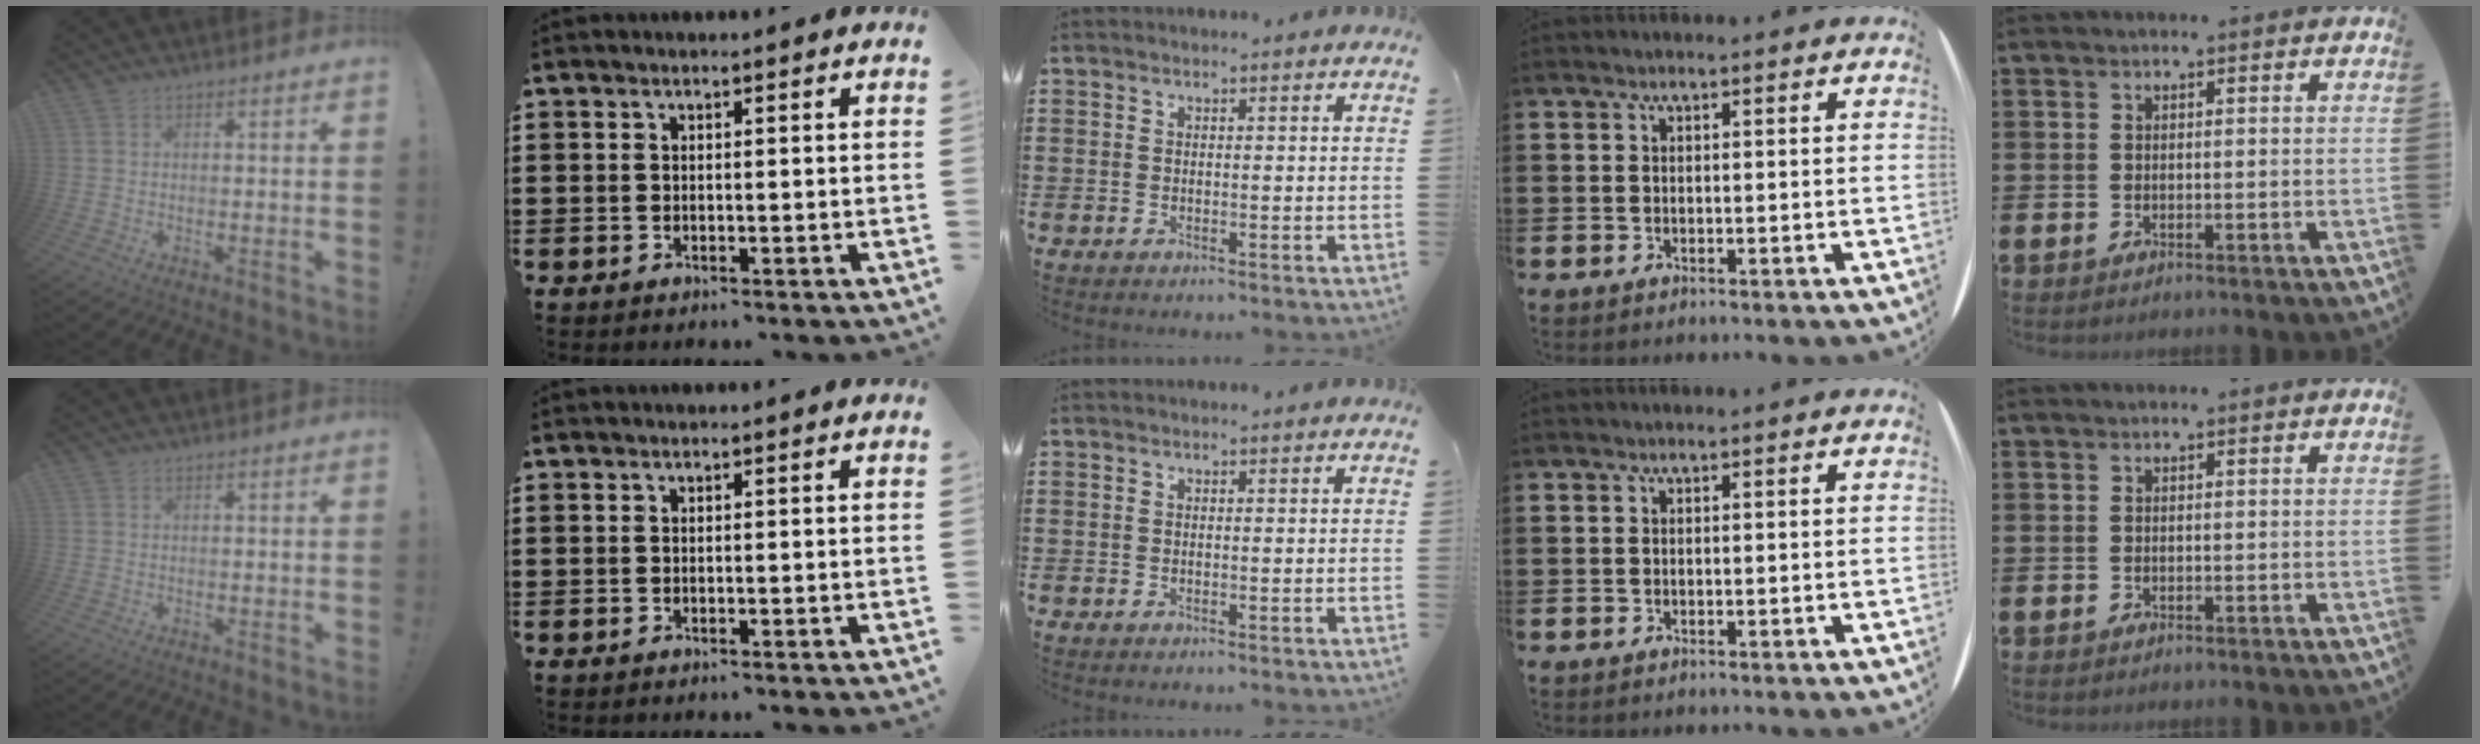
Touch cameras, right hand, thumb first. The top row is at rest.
{}